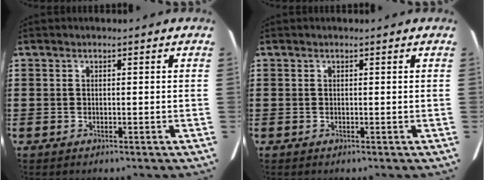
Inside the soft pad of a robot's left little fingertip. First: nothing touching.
{"total": 0.0}